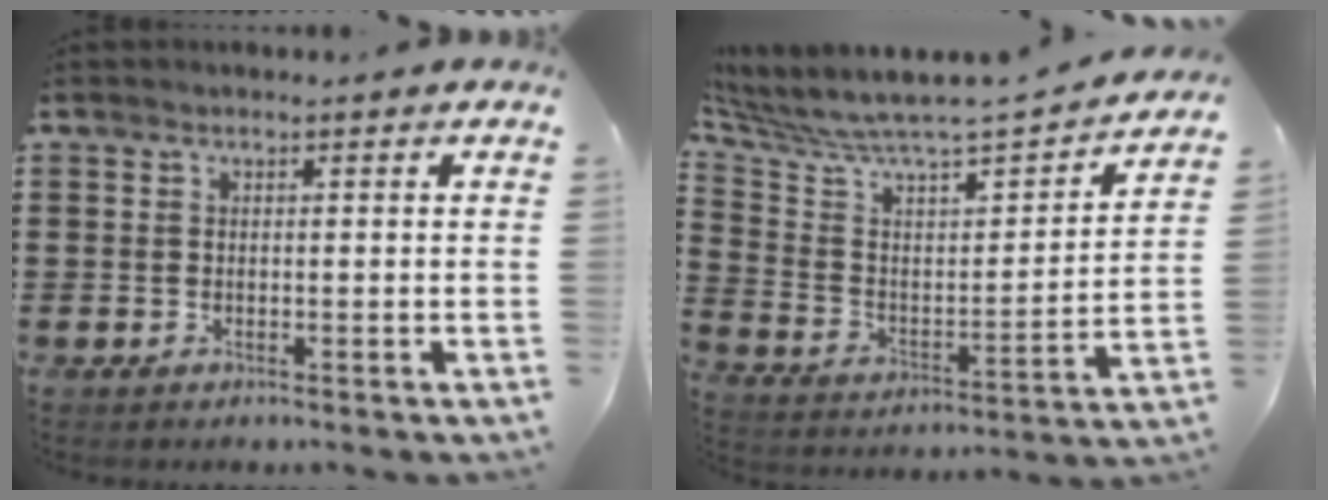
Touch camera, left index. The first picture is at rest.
{"total": 4.7, "force": [4.4, 0.7, 1.4], "torque": [-0.058, -0.056, 0.065]}